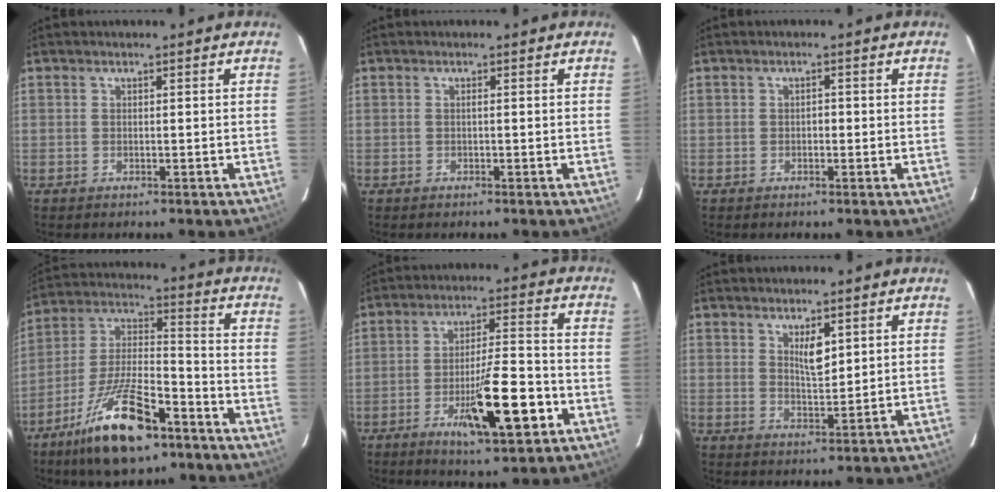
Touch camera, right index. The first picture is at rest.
{"total": 0.0}
{"total": 0.9, "force": [-0.2, 0.5, 0.7], "torque": [-0.009, 0.003, -0.005]}
{"total": 16.7, "force": [-10.8, 4.3, 12.1], "torque": [-0.249, -0.014, -0.196]}
{"total": 12.6, "force": [-5.1, 1.9, 11.4], "torque": [-0.186, -0.005, -0.078]}
{"total": 3.7, "force": [1.8, 1.1, 3.1], "torque": [-0.057, -0.004, 0.035]}